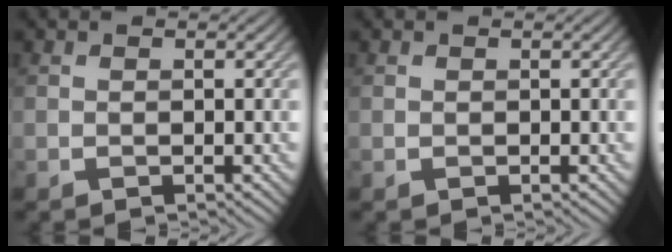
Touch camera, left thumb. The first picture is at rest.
{"total": 0.0}